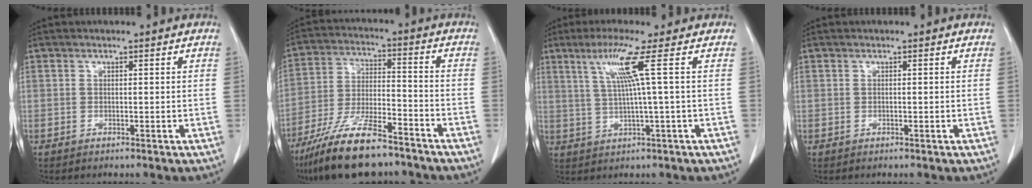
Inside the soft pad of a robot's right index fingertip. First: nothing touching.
{"total": 15.3, "force": [-11.7, 3.7, 9.1], "torque": [-0.187, -0.019, -0.214]}
{"total": 6.7, "force": [2.2, -1.9, 6.1], "torque": [-0.125, 0.006, 0.052]}
{"total": 0.0}